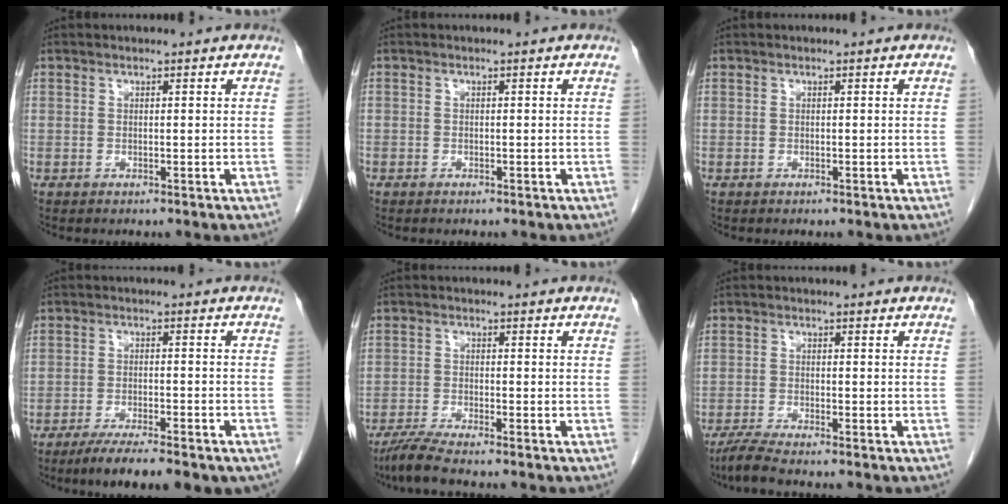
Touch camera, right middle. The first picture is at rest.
{"total": 0.5, "force": [-0.4, 0.3, 0.0], "torque": [-0.006, 0.003, -0.009]}
{"total": 0.0}
{"total": 10.5, "force": [-8.0, 2.0, 6.5], "torque": [-0.093, -0.015, -0.116]}
{"total": 4.4, "force": [-3.7, -0.5, 2.2], "torque": [-0.052, -0.018, -0.076]}
{"total": 3.5, "force": [-3.1, -0.4, 1.7], "torque": [-0.044, -0.015, -0.063]}